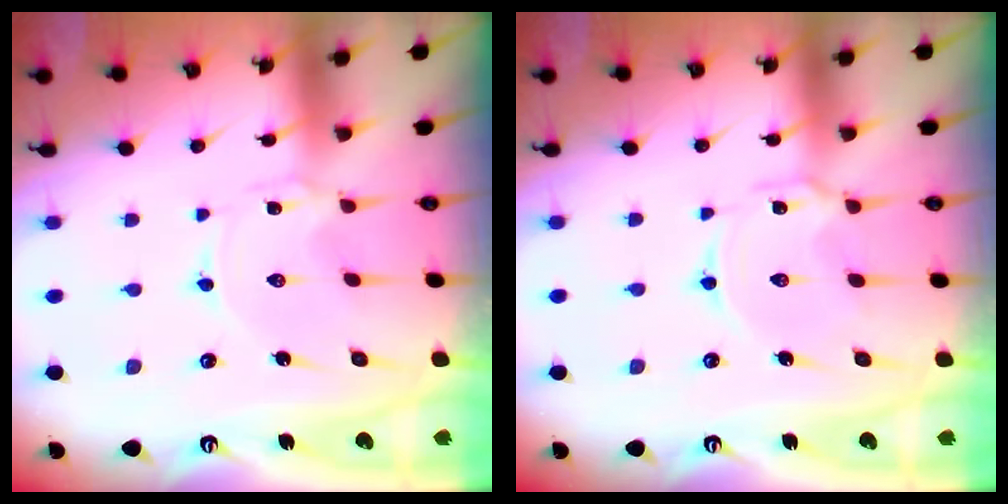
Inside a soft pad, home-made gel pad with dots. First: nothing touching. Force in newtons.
{"total": 2.6, "press": 2.6, "slide": 0.3}